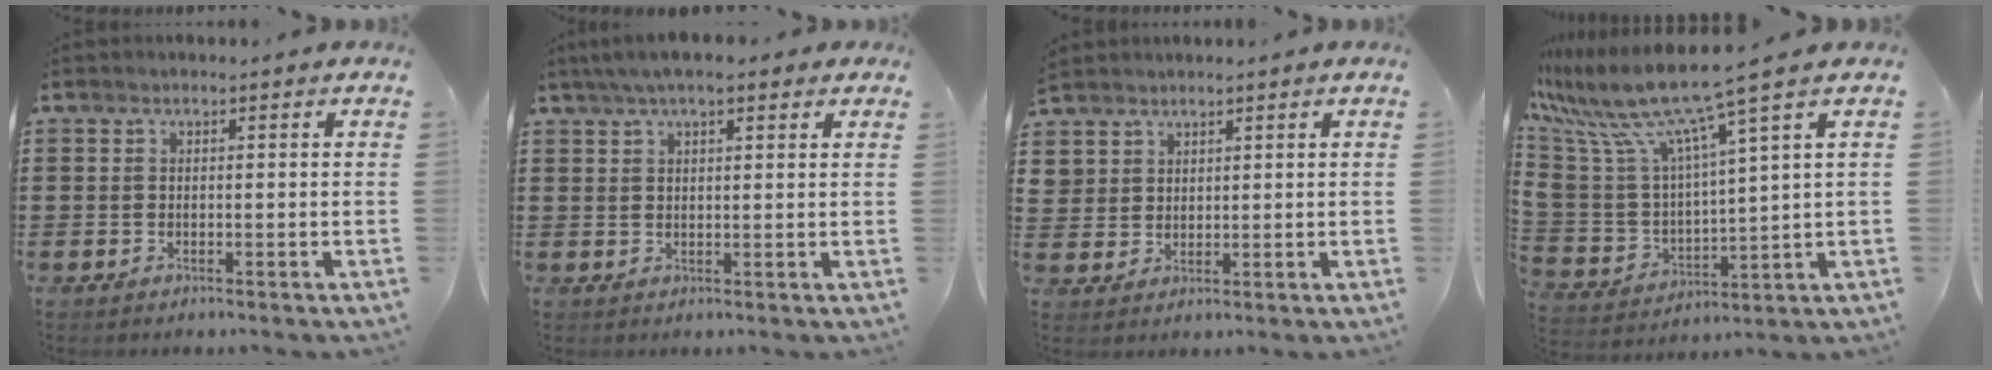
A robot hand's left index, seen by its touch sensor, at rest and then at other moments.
{"total": 4.1, "force": [2.7, 1.2, 2.9], "torque": [-0.060, 0.010, 0.049]}
{"total": 3.4, "force": [2.4, 2.3, -0.2], "torque": [-0.011, 0.006, 0.047]}
{"total": 9.6, "force": [7.0, 0.6, 6.5], "torque": [-0.171, -0.054, 0.107]}